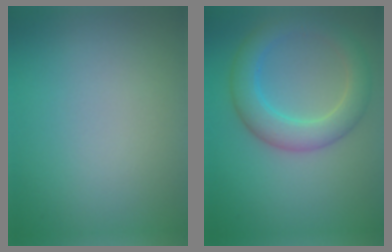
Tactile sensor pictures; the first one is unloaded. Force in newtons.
{"total": 4.8, "press": 4.8, "slide": 0.3}